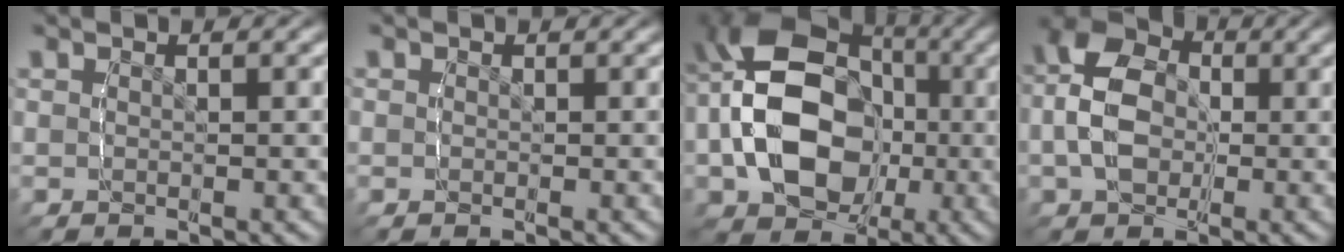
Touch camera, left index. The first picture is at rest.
{"total": 3.0, "force": [-1.1, 0.4, -2.8], "torque": [0.028, -0.005, -0.028]}
{"total": 15.4, "force": [-2.4, 13.7, 6.6], "torque": [-0.169, -0.048, -0.051]}
{"total": 9.2, "force": [0.5, 8.7, 3.0], "torque": [-0.073, 0.001, -0.016]}